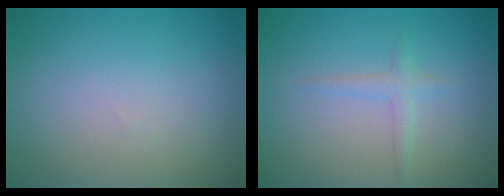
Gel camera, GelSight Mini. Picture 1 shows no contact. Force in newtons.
{"total": 1.3, "press": 1.3, "slide": 0.1}